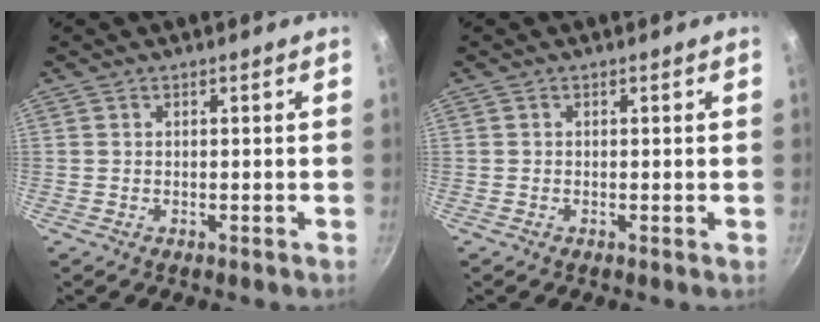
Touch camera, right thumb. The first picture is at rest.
{"total": 0.0}